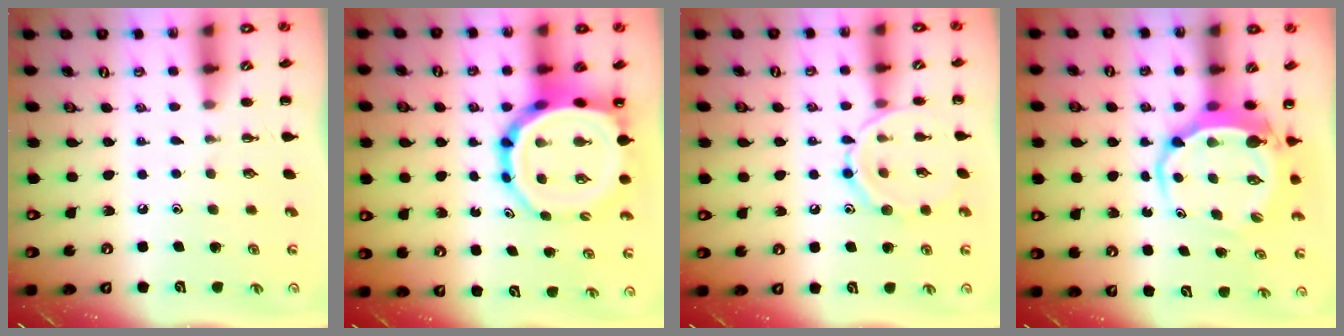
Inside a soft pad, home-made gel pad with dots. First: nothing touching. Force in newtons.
{"total": 14.7, "press": 14.1, "slide": 4.0}
{"total": 11.3, "press": 11.3, "slide": 0.6}
{"total": 6.9, "press": 6.7, "slide": 1.8}